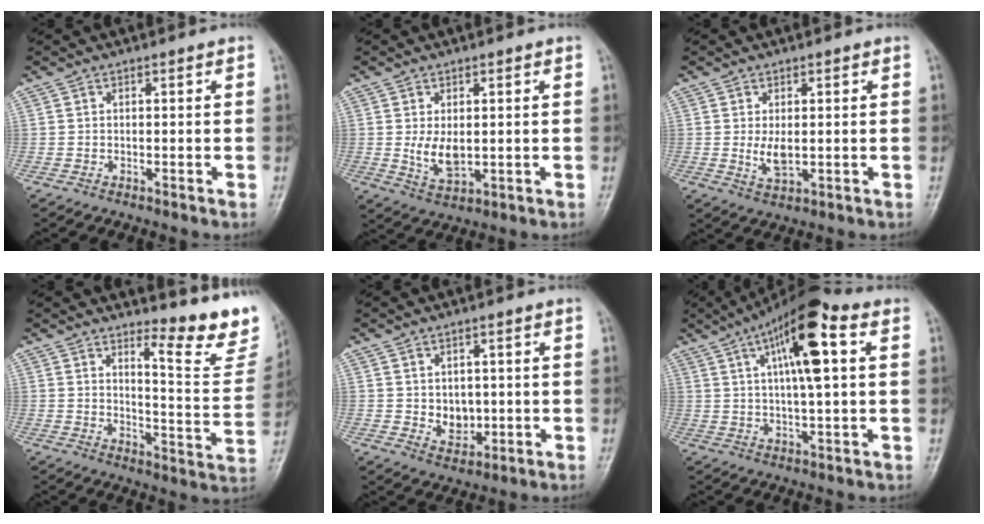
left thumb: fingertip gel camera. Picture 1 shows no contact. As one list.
[{"total": 5.4, "force": [0.3, 3.2, 4.4], "torque": [-0.072, -0.015, 0.015]}, {"total": 3.9, "force": [0.2, 2.0, 3.3], "torque": [-0.057, -0.012, 0.010]}, {"total": 12.3, "force": [10.4, 2.7, 6.1], "torque": [-0.045, -0.109, 0.130]}, {"total": 5.1, "force": [0.2, 4.1, 3.1], "torque": [-0.022, -0.007, 0.014]}, {"total": 14.0, "force": [4.5, 3.6, 12.8], "torque": [-0.216, 0.013, 0.064]}]